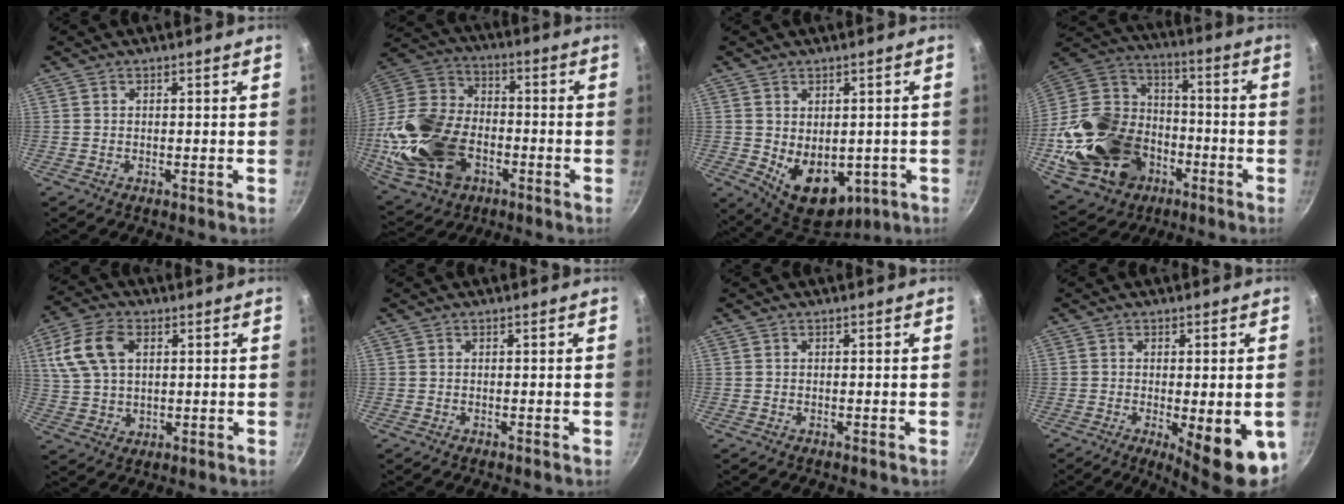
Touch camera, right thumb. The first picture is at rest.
{"total": 22.8, "force": [-6.0, 15.8, 15.3], "torque": [-0.301, 0.038, -0.104]}
{"total": 12.4, "force": [-2.3, 8.4, 8.8], "torque": [-0.096, -0.016, -0.006]}
{"total": 27.0, "force": [-8.5, 20.4, 15.6], "torque": [-0.262, 0.063, -0.131]}
{"total": 11.8, "force": [3.6, 7.7, 8.2], "torque": [-0.151, 0.005, 0.068]}
{"total": 0.0}
{"total": 0.0}
{"total": 13.1, "force": [-4.1, 3.7, 11.9], "torque": [-0.137, -0.009, -0.046]}